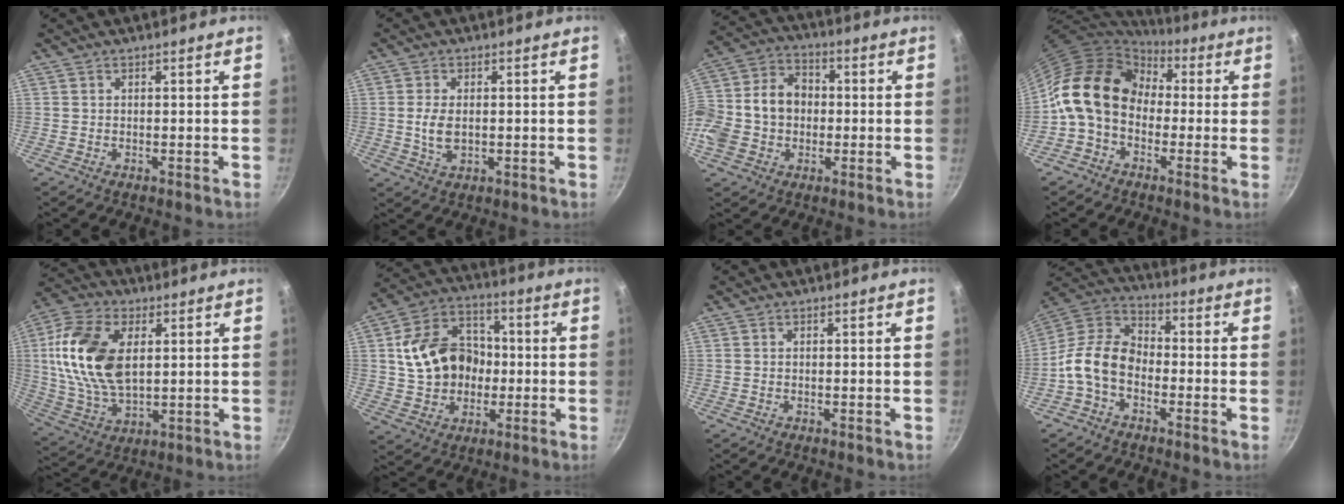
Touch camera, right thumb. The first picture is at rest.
{"total": 4.9, "force": [-0.1, 2.8, 4.0], "torque": [-0.078, 0.000, 0.001]}
{"total": 16.5, "force": [-1.3, 13.1, 9.9], "torque": [-0.182, 0.042, -0.033]}
{"total": 14.8, "force": [0.5, 11.6, 9.2], "torque": [-0.134, 0.036, -0.015]}
{"total": 17.9, "force": [3.4, 10.6, 14.0], "torque": [-0.260, -0.003, 0.066]}
{"total": 16.0, "force": [0.4, 12.8, 9.5], "torque": [-0.133, 0.035, 0.008]}
{"total": 0.0}
{"total": 11.1, "force": [-3.6, 7.4, 7.4], "torque": [-0.119, 0.045, -0.095]}